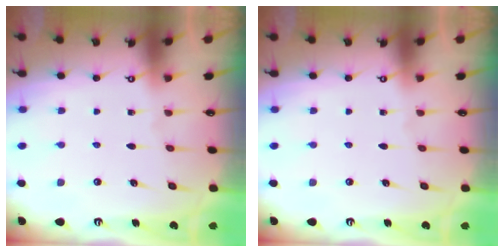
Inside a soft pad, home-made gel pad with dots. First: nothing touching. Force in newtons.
{"total": 0.0}